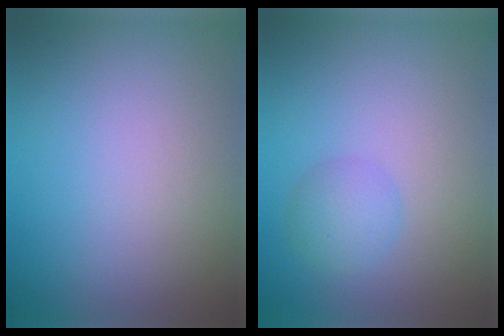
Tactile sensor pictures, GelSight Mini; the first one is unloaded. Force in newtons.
{"total": 2.2, "press": 2.2, "slide": 0.0}